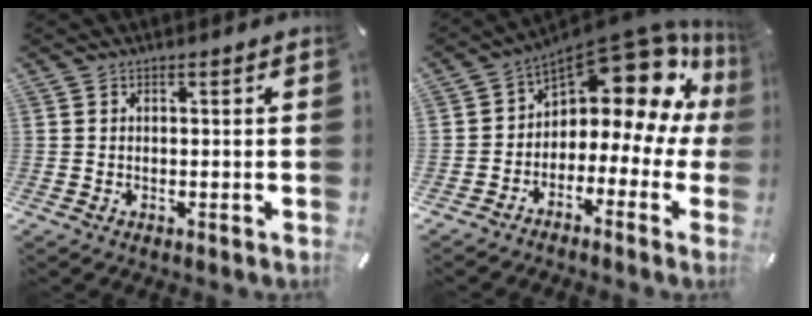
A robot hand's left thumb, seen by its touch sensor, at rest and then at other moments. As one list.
[{"total": 14.9, "force": [8.3, 7.5, 9.8], "torque": [-0.140, -0.075, 0.132]}]